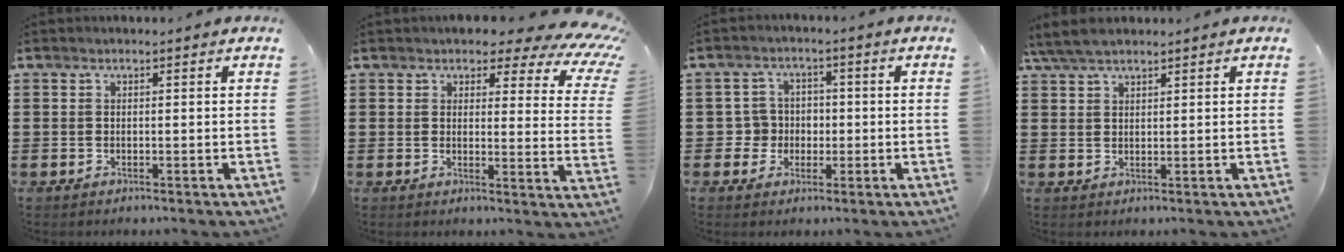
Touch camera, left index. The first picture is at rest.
{"total": 4.4, "force": [3.5, 1.7, 2.2], "torque": [-0.048, -0.022, 0.053]}
{"total": 4.1, "force": [-0.6, 3.9, 0.9], "torque": [-0.036, 0.009, -0.015]}
{"total": 4.3, "force": [3.5, 1.1, 2.2], "torque": [-0.053, 0.001, 0.067]}